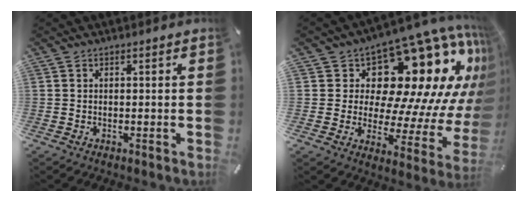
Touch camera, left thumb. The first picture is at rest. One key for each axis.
{"total": 20.5, "fx": 9.8, "fy": 12.1, "fz": 13.4, "tx": -0.168, "ty": -0.099, "tz": 0.173}